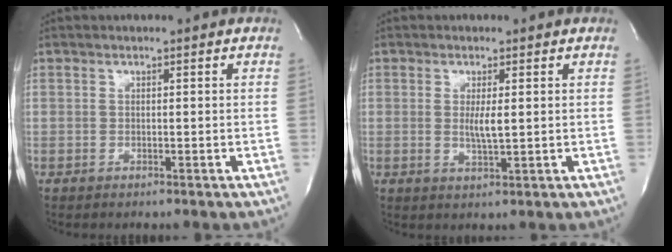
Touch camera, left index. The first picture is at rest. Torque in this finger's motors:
{"motor_torque": [0.28, -0.12, 0.04, 0.03]}